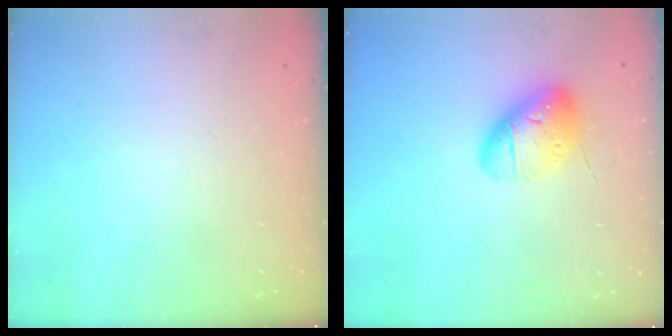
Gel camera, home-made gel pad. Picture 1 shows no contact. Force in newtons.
{"total": 12.4, "press": 12.3, "slide": 2.1}